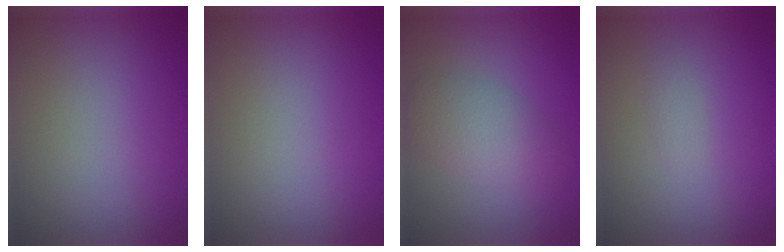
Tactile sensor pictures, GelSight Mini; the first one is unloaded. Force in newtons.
{"total": 0.0}
{"total": 4.6, "press": 4.6, "slide": 0.3}
{"total": 0.8, "press": 0.8, "slide": 0.1}